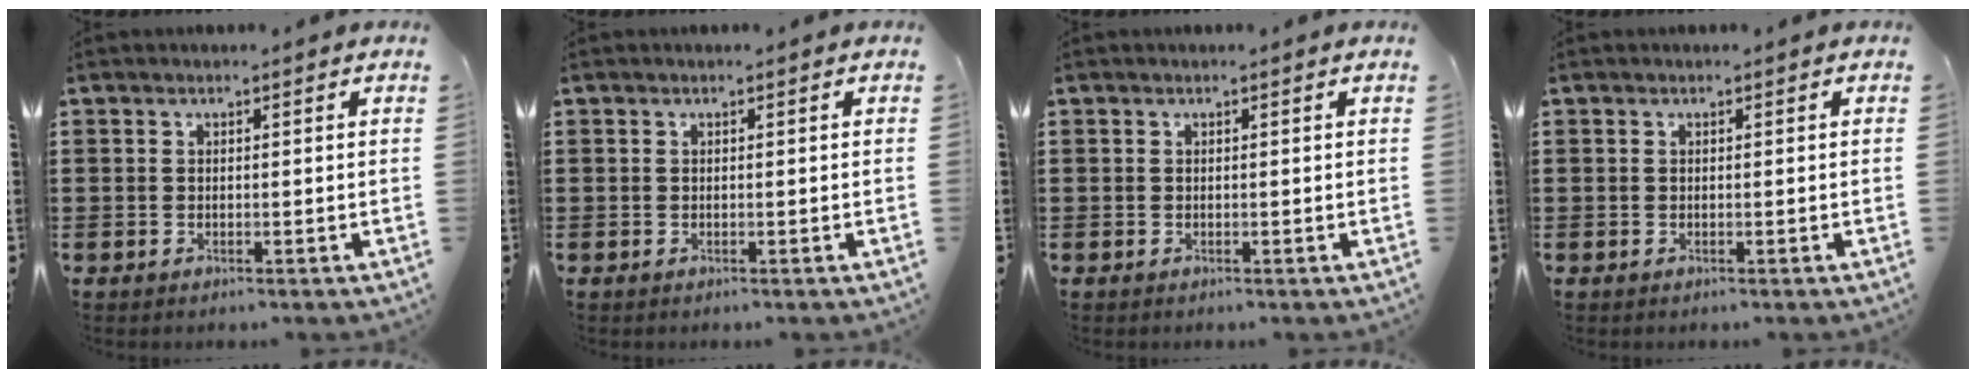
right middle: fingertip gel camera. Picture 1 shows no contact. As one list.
[{"total": 0.0}, {"total": 0.0}, {"total": 0.0}]